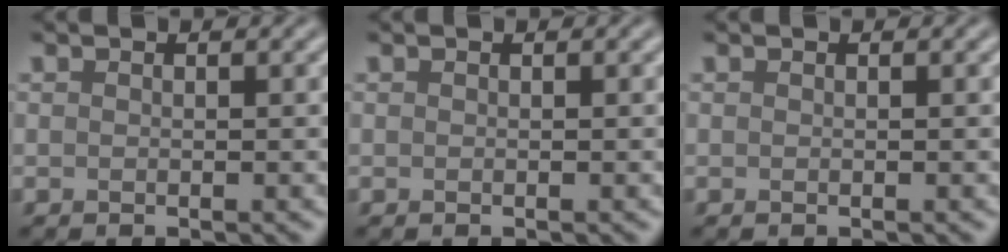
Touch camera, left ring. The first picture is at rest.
{"total": 0.0}
{"total": 0.0}